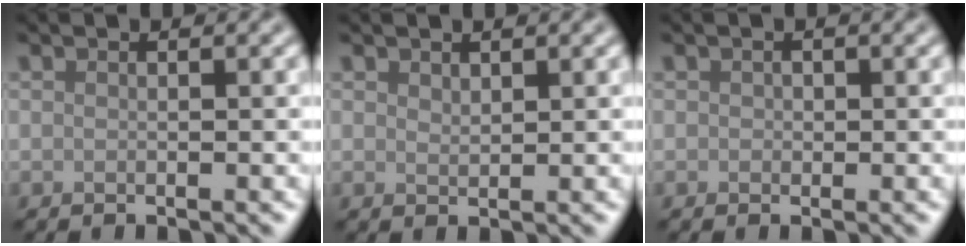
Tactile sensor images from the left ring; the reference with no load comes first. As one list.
[{"total": 0.8, "force": [0.7, 0.4, 0.3], "torque": [-0.007, -0.002, 0.015]}, {"total": 0.5, "force": [0.0, 0.5, 0.1], "torque": [0.000, -0.003, -0.001]}]